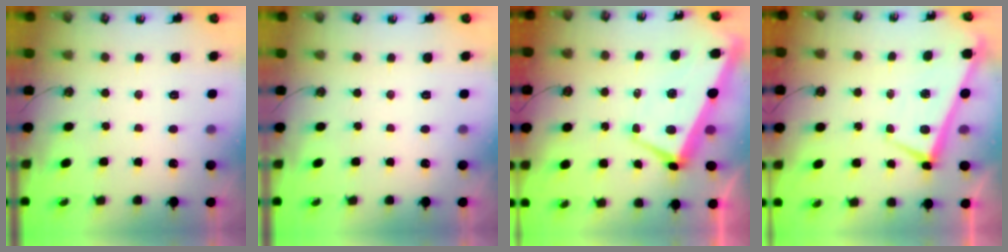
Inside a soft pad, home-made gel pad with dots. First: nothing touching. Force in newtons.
{"total": 0.0}
{"total": 1.7, "press": 1.0, "slide": 1.3}
{"total": 1.0, "press": 0.9, "slide": 0.3}